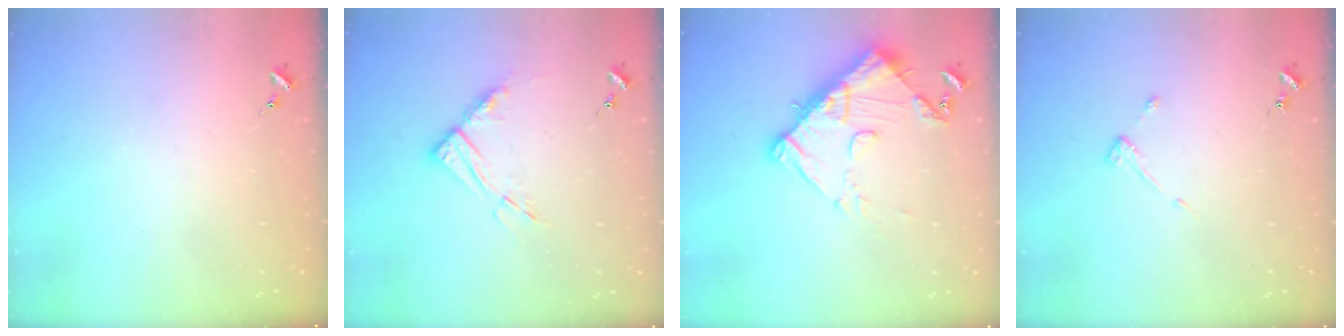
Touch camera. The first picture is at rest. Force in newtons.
{"total": 9.6, "press": 9.5, "slide": 1.1}
{"total": 13.0, "press": 13.0, "slide": 1.3}
{"total": 2.9, "press": 2.9, "slide": 0.5}